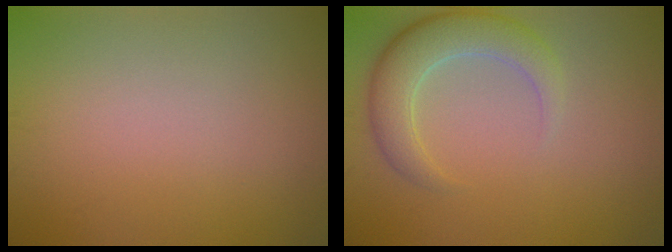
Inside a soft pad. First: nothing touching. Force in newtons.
{"total": 4.7, "press": 4.7, "slide": 0.4}